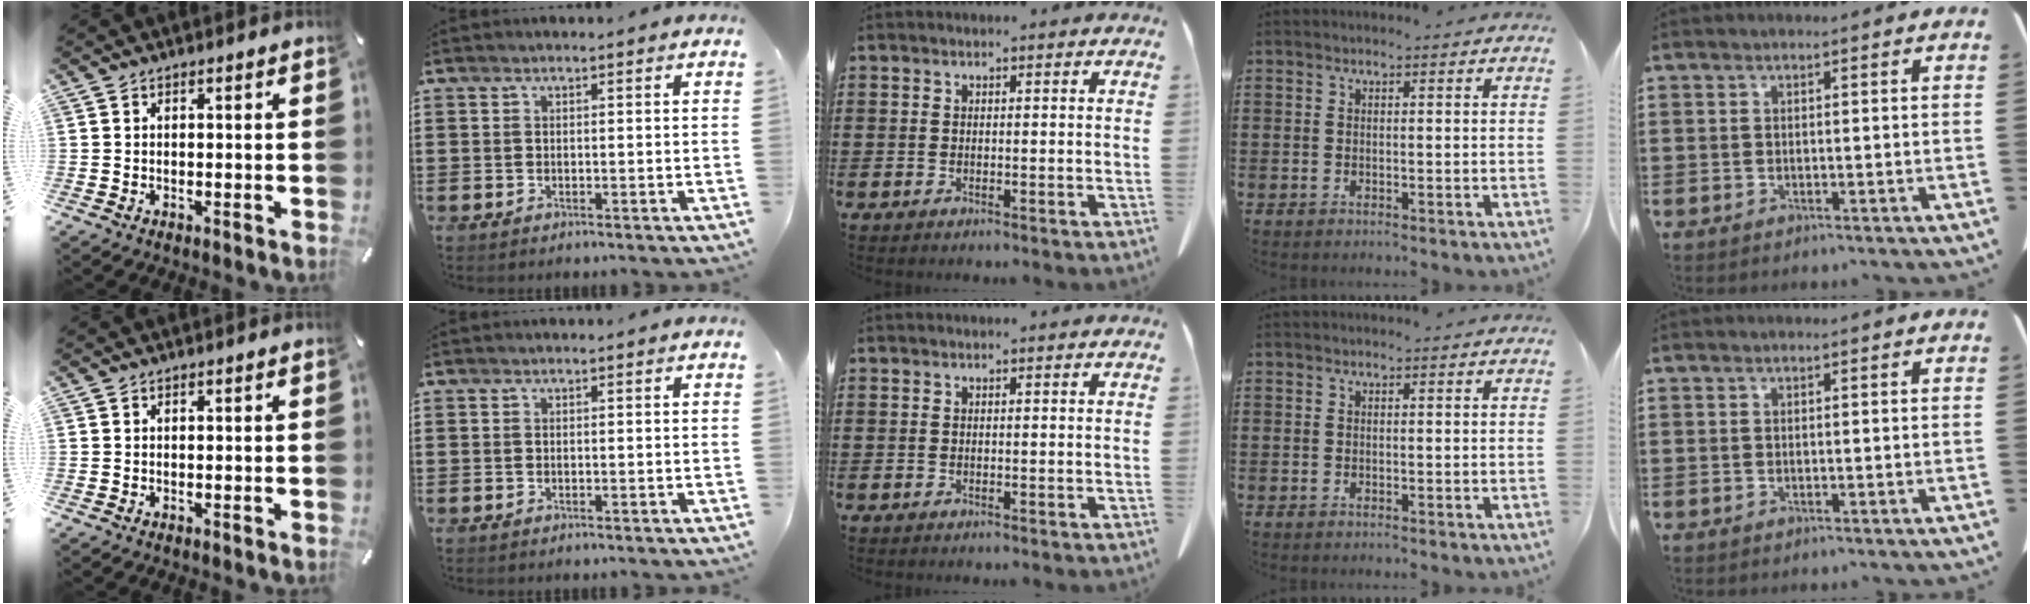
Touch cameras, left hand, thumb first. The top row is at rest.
{}